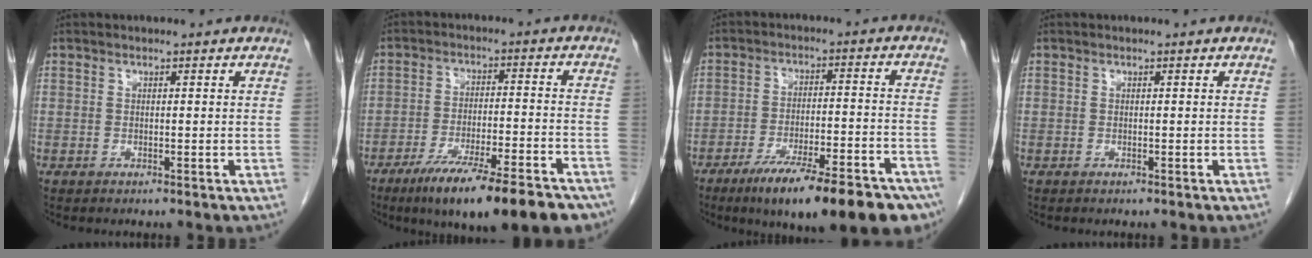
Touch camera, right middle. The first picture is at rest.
{"total": 18.9, "force": [-14.0, 2.8, 12.3], "torque": [-0.133, -0.007, -0.212]}
{"total": 20.6, "force": [-14.9, 3.8, 13.6], "torque": [-0.138, 0.004, -0.219]}
{"total": 0.0}